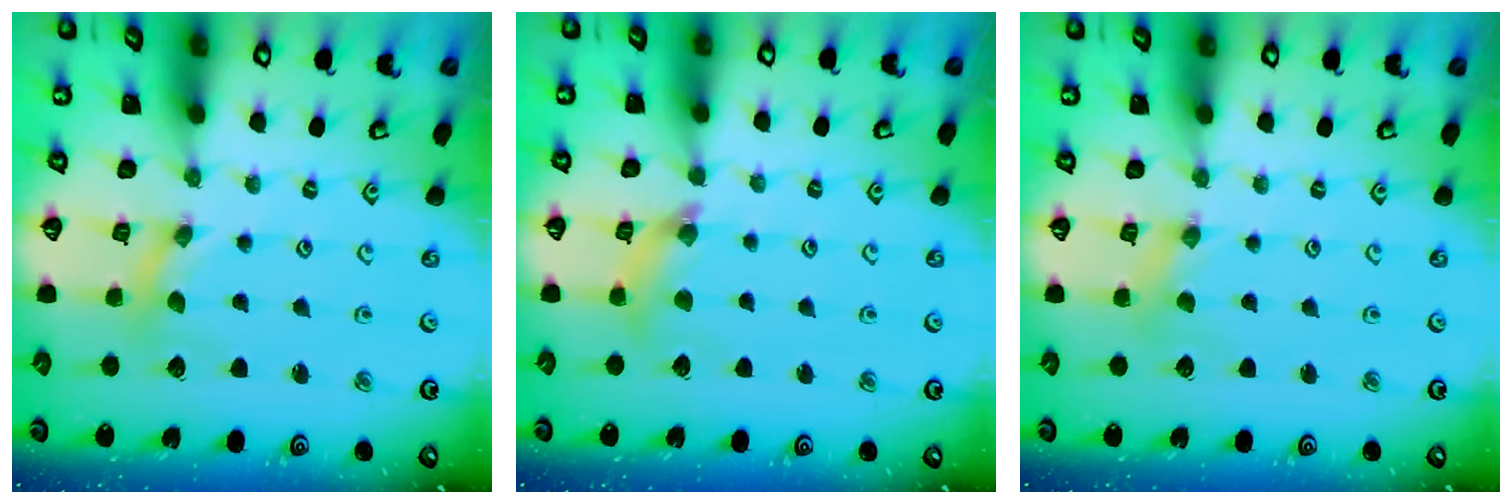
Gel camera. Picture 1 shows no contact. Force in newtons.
{"total": 6.7, "press": 6.6, "slide": 0.7}
{"total": 0.9, "press": 0.9, "slide": 0.1}